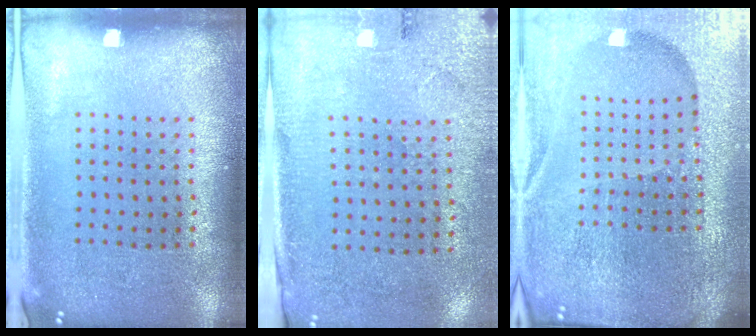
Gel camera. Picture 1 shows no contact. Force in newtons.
{"total": 2.7, "press": 2.4, "slide": 1.3}
{"total": 5.5, "press": 5.0, "slide": 2.3}